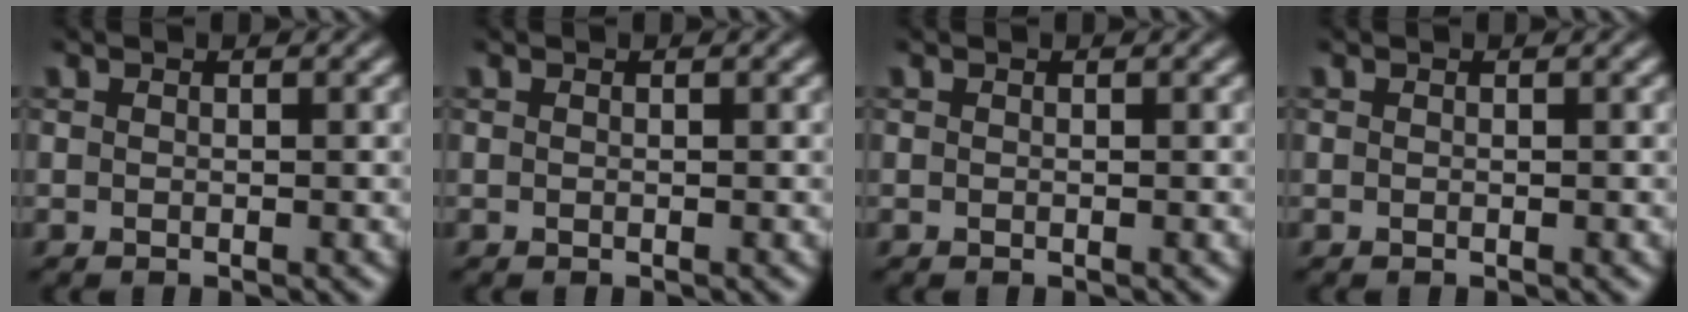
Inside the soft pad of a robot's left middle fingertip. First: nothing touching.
{"total": 0.0}
{"total": 0.0}
{"total": 0.0}